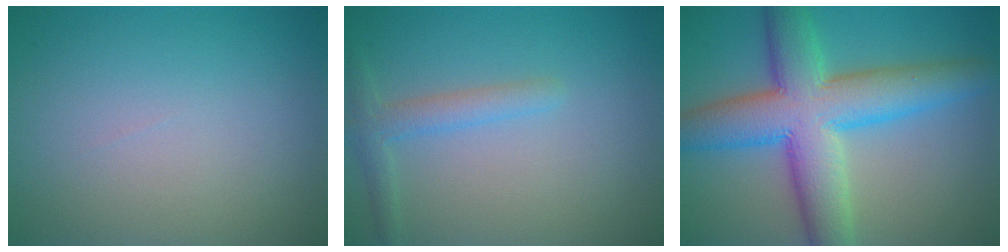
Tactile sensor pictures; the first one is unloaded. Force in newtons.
{"total": 2.1, "press": 2.1, "slide": 0.2}
{"total": 10.2, "press": 10.2, "slide": 0.2}